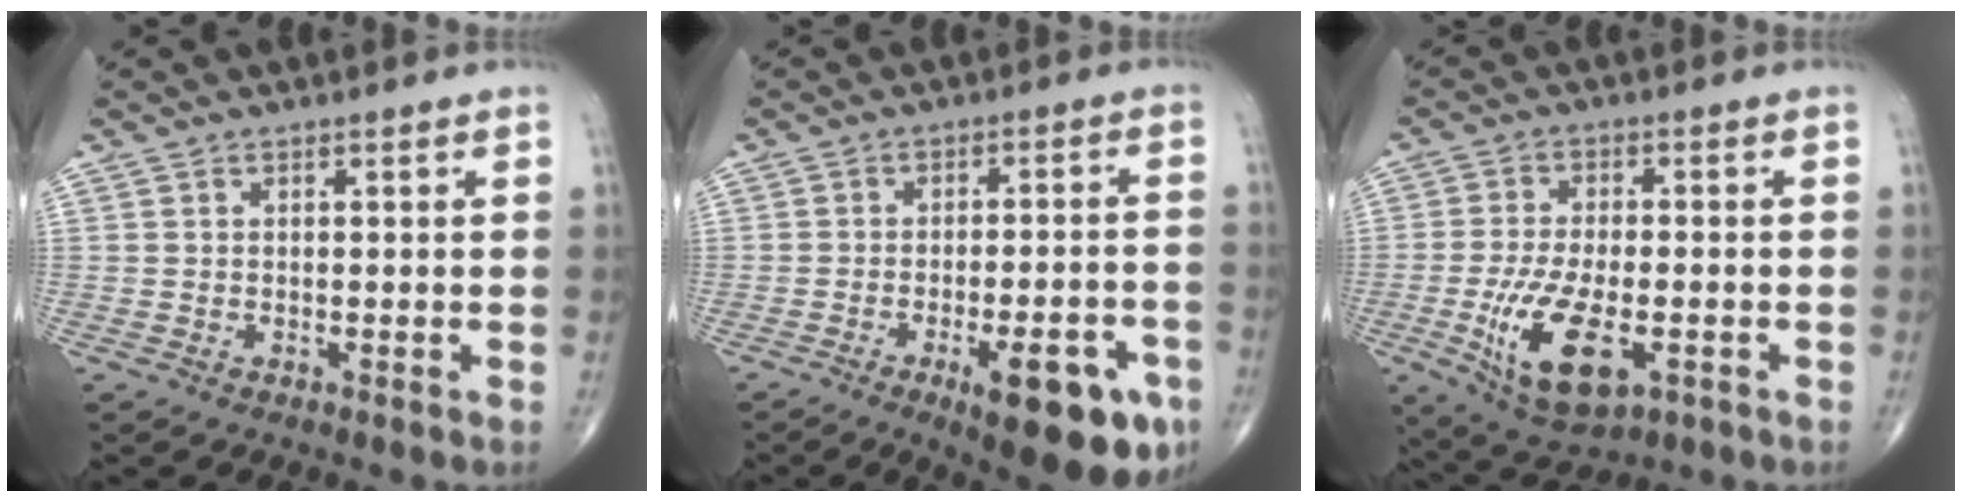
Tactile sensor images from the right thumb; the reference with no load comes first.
{"total": 15.0, "force": [-7.1, 4.9, 12.3], "torque": [-0.125, 0.026, -0.085]}
{"total": 13.1, "force": [-4.1, 5.9, 10.9], "torque": [-0.205, -0.003, -0.061]}